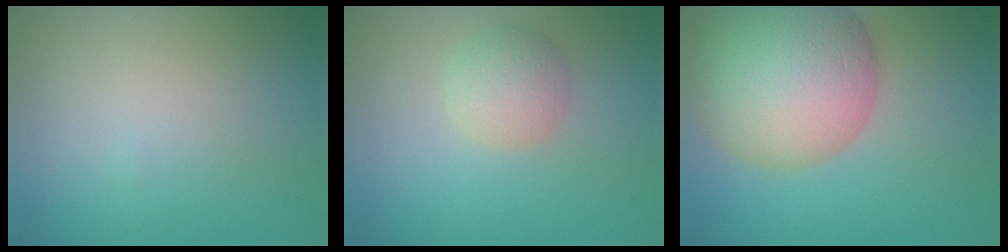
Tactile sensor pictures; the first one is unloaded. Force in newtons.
{"total": 2.9, "press": 2.9, "slide": 0.0}
{"total": 13.3, "press": 13.2, "slide": 0.9}